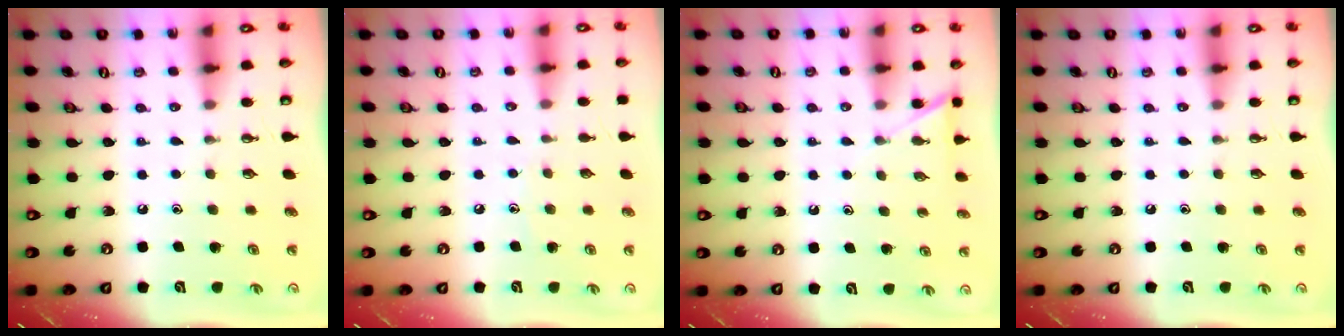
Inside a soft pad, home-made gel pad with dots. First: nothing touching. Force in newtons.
{"total": 3.6, "press": 3.5, "slide": 0.3}
{"total": 4.1, "press": 4.1, "slide": 0.4}
{"total": 0.0}